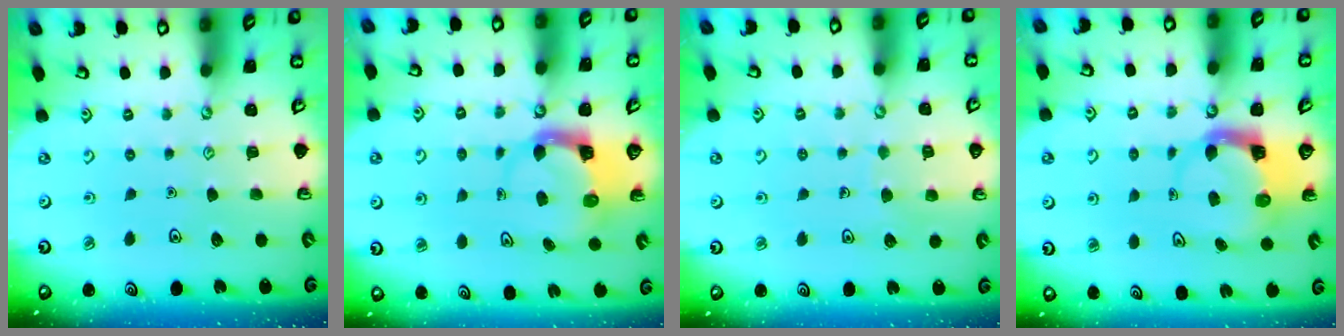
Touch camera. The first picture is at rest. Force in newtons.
{"total": 3.8, "press": 3.7, "slide": 0.5}
{"total": 4.4, "press": 4.4, "slide": 0.3}
{"total": 3.9, "press": 3.8, "slide": 0.6}